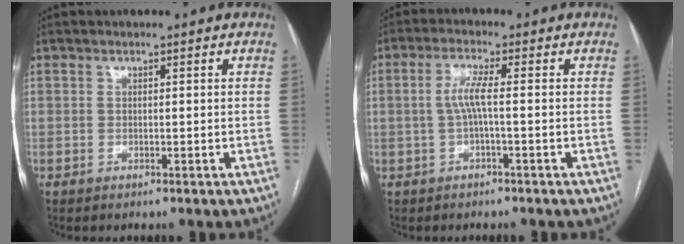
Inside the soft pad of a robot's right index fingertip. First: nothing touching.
{"total": 3.8, "force": [-0.1, 0.2, 3.8], "torque": [-0.081, 0.009, 0.001]}